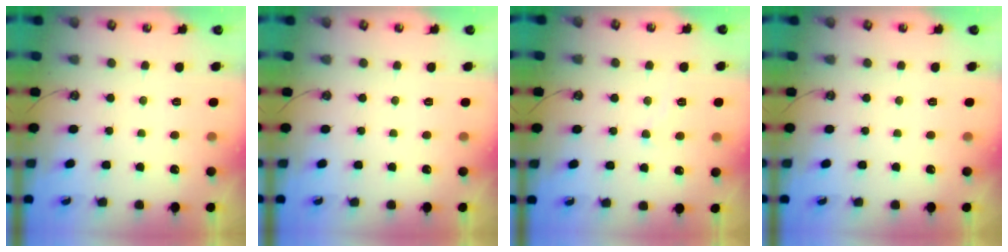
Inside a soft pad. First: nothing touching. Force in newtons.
{"total": 0.0}
{"total": 4.5, "press": 4.5, "slide": 0.5}
{"total": 0.0}